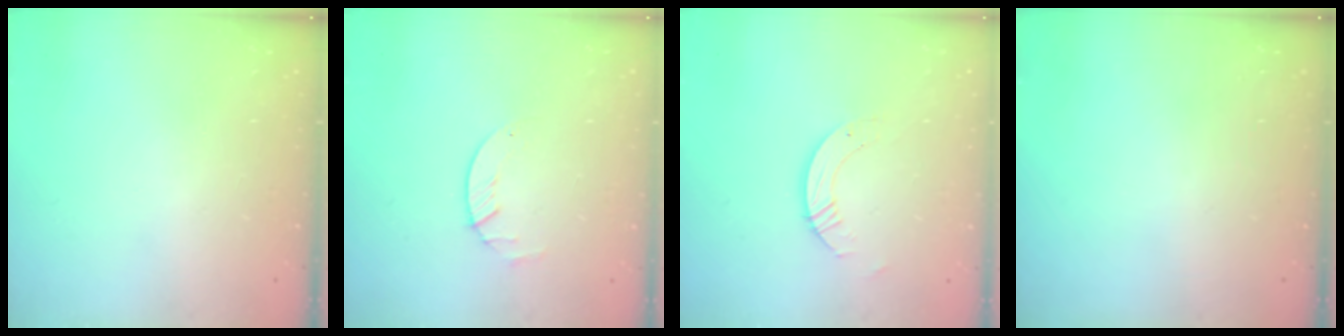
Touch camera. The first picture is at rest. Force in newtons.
{"total": 1.4, "press": 1.4, "slide": 0.2}
{"total": 4.7, "press": 4.7, "slide": 0.3}
{"total": 0.0}